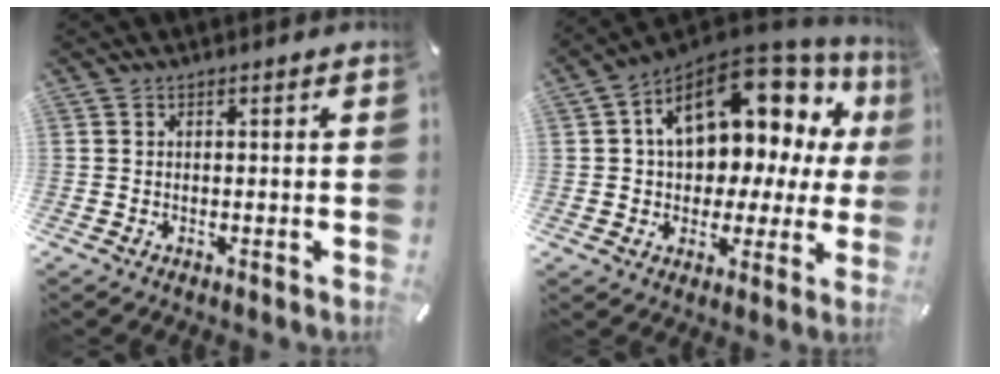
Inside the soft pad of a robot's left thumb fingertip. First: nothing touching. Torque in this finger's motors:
{"motor_torque": [2.19, 2.82, 1.56, -1.15, 0.29]}